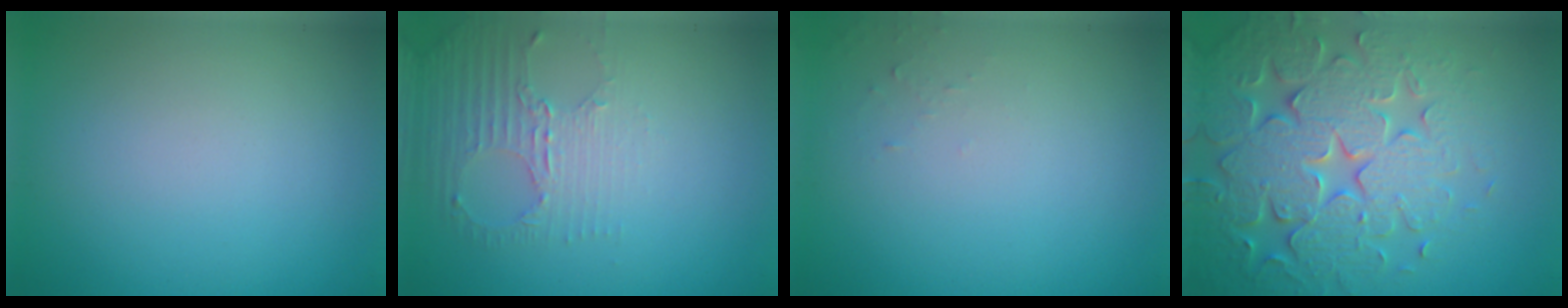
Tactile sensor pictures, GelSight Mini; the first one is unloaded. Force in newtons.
{"total": 2.6, "press": 1.9, "slide": 1.9}
{"total": 0.6, "press": 0.6, "slide": 0.1}
{"total": 7.6, "press": 7.5, "slide": 1.6}